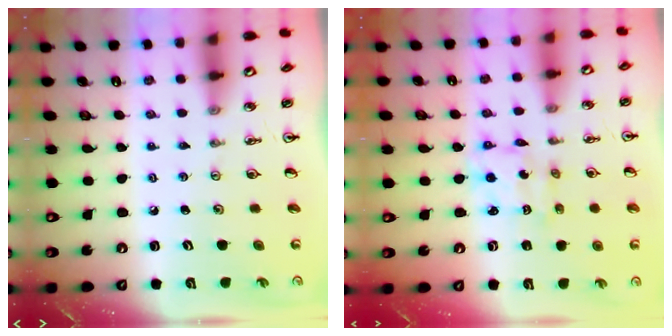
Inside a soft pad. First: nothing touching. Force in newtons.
{"total": 4.3, "press": 4.3, "slide": 0.2}